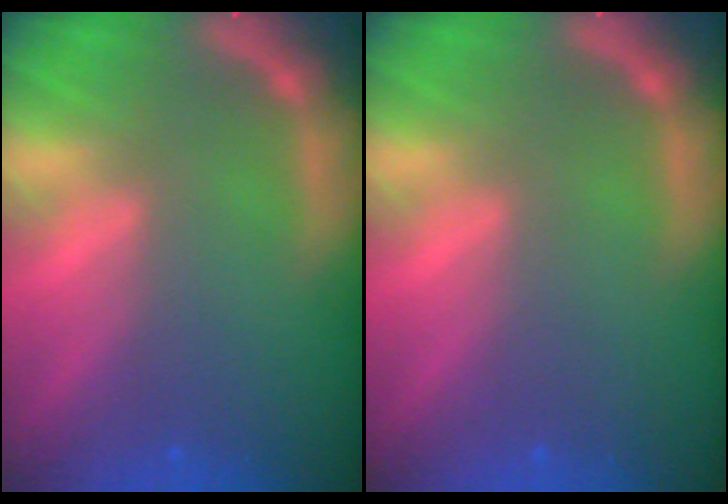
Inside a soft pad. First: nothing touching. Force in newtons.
{"total": 0.0}